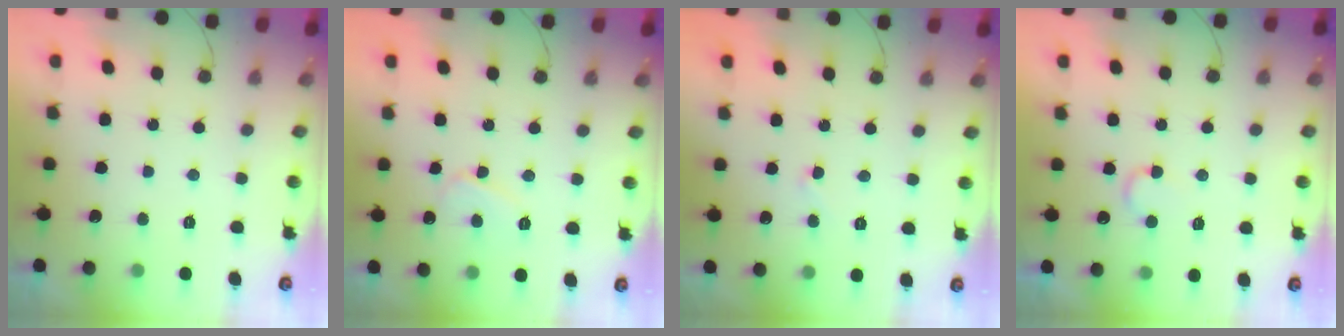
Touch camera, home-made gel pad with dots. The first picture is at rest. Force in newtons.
{"total": 6.1, "press": 6.0, "slide": 0.7}
{"total": 3.5, "press": 3.5, "slide": 0.2}
{"total": 4.8, "press": 4.8, "slide": 0.4}